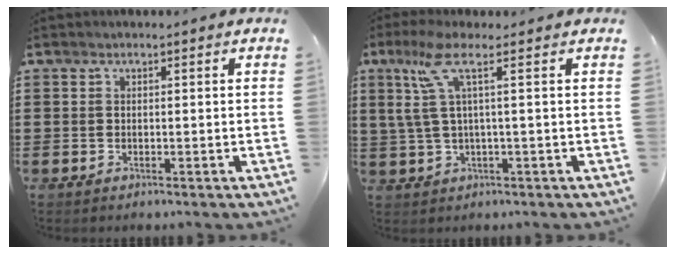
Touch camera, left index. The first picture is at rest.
{"total": 6.0, "force": [2.2, 0.0, 5.5], "torque": [-0.136, -0.013, 0.030]}